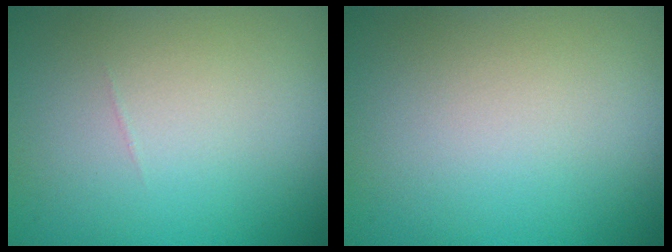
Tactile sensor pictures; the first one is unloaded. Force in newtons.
{"total": 0.0}